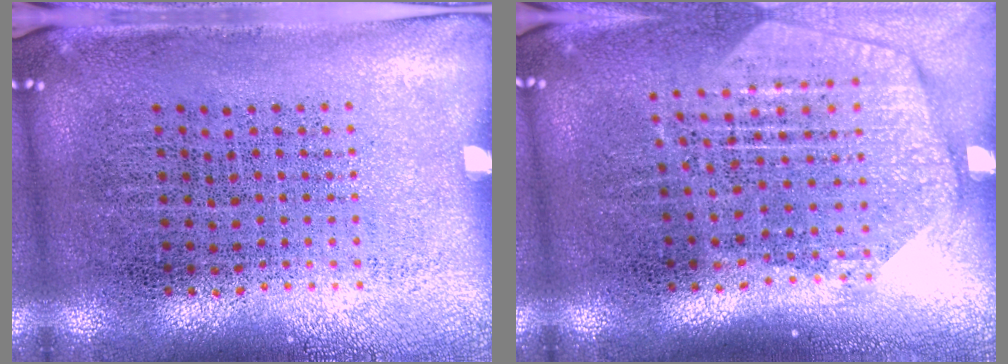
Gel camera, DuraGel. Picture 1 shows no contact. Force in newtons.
{"total": 1.9, "press": 1.7, "slide": 0.9}